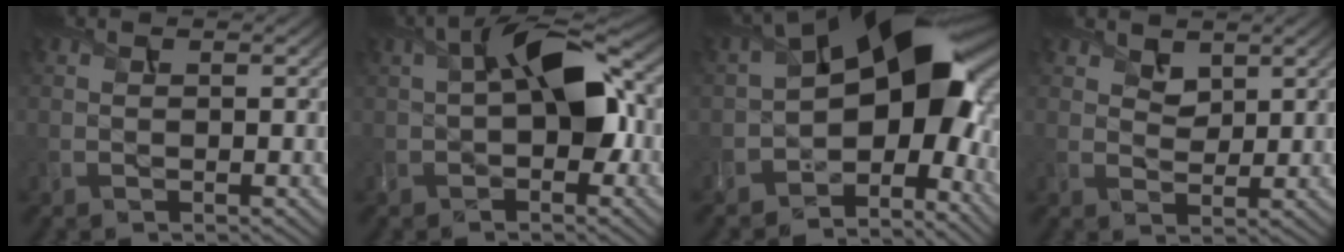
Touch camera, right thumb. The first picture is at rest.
{"total": 9.4, "force": [0.0, 4.7, 8.1], "torque": [-0.135, 0.019, -0.011]}
{"total": 14.1, "force": [-1.3, 8.4, 11.2], "torque": [-0.150, -0.006, -0.035]}
{"total": 2.8, "force": [1.8, 1.7, 1.3], "torque": [-0.031, -0.005, 0.032]}